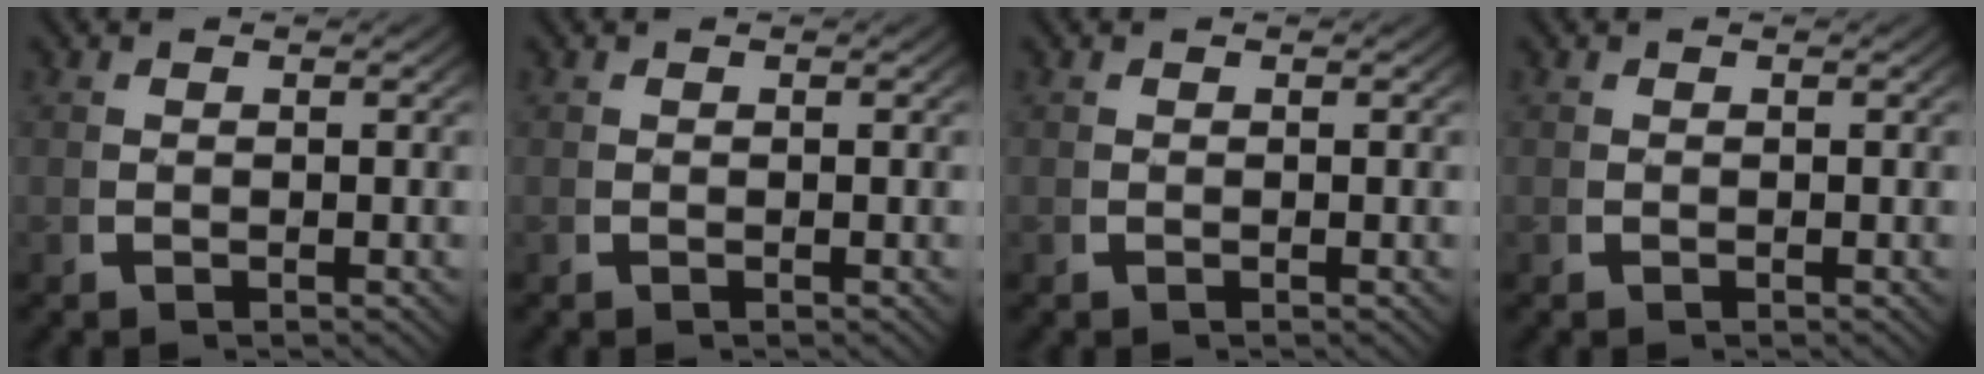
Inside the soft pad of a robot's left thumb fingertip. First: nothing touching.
{"total": 0.0}
{"total": 0.0}
{"total": 0.0}